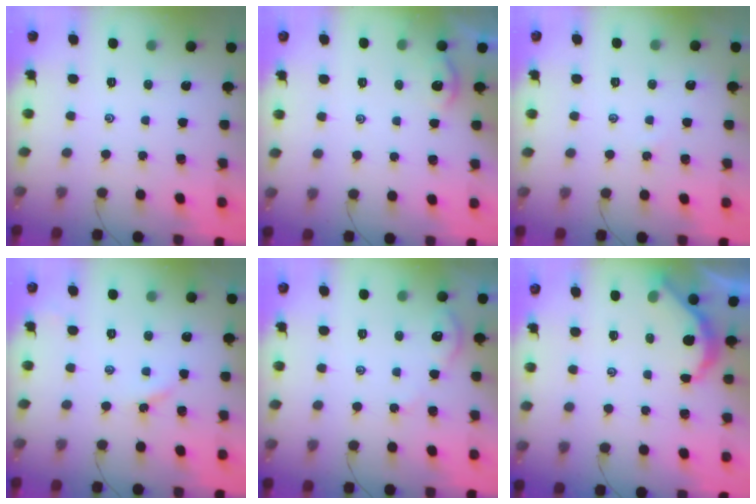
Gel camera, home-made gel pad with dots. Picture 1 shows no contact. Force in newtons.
{"total": 2.6, "press": 2.6, "slide": 0.3}
{"total": 2.2, "press": 2.2, "slide": 0.5}
{"total": 2.4, "press": 2.4, "slide": 0.3}
{"total": 2.4, "press": 2.4, "slide": 0.3}
{"total": 4.5, "press": 4.5, "slide": 0.3}